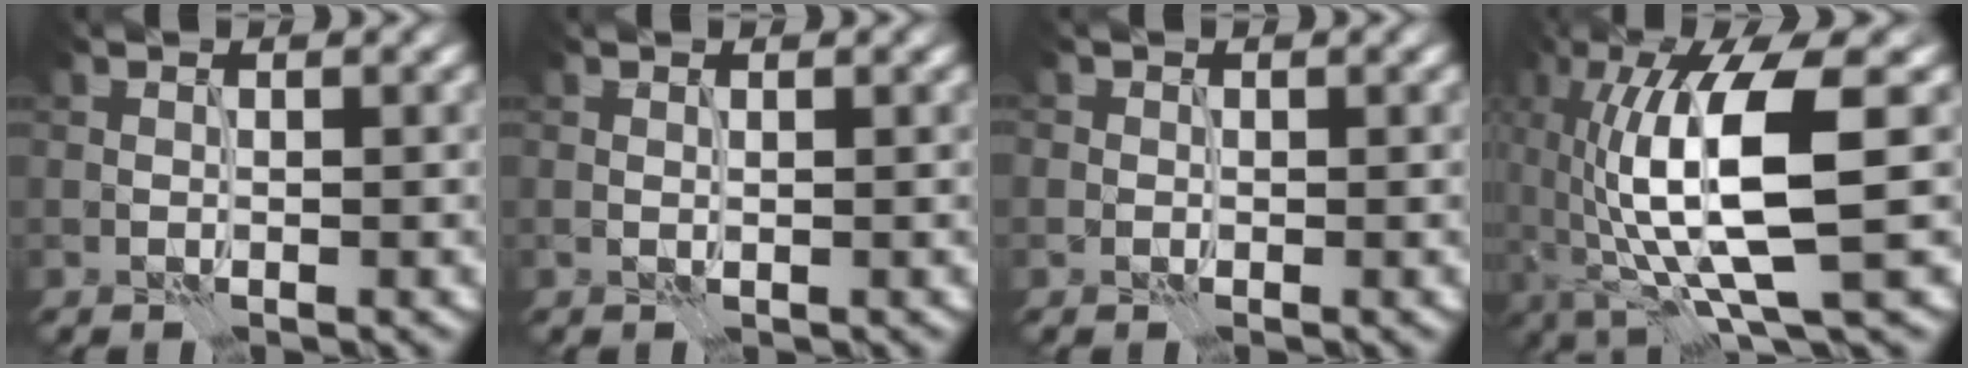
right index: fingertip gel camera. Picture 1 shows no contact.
{"total": 0.0}
{"total": 0.5, "force": [0.0, 0.5, 0.1], "torque": [0.000, -0.002, 0.000]}
{"total": 10.8, "force": [-0.5, 2.7, 10.5], "torque": [-0.190, 0.005, -0.006]}